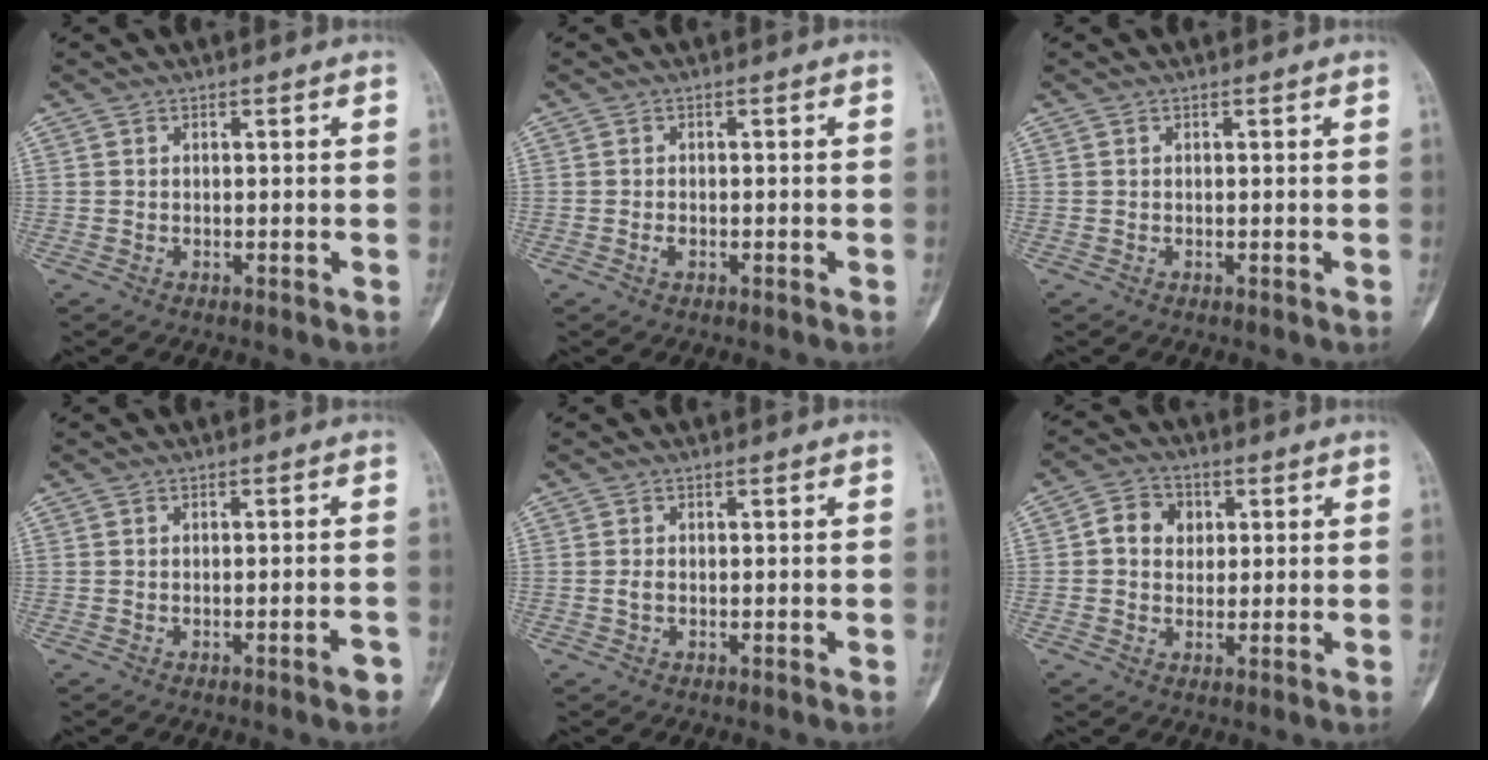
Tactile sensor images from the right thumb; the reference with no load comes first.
{"total": 1.1, "force": [-0.5, 0.6, 0.7], "torque": [-0.015, 0.003, -0.011]}
{"total": 0.0}
{"total": 2.2, "force": [-1.3, 0.3, 1.7], "torque": [-0.023, 0.006, -0.019]}
{"total": 1.0, "force": [-0.2, 0.6, 0.8], "torque": [-0.018, 0.000, -0.004]}
{"total": 6.4, "force": [1.1, 5.4, 3.3], "torque": [-0.030, 0.007, 0.012]}